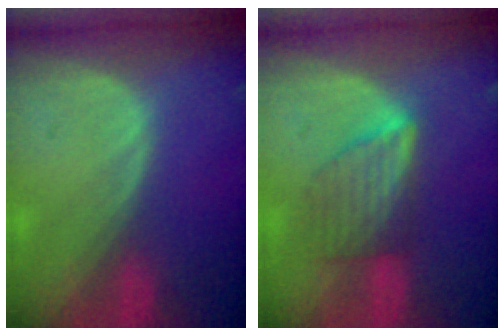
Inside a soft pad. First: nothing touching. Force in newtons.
{"total": 5.9, "press": 5.7, "slide": 1.3}